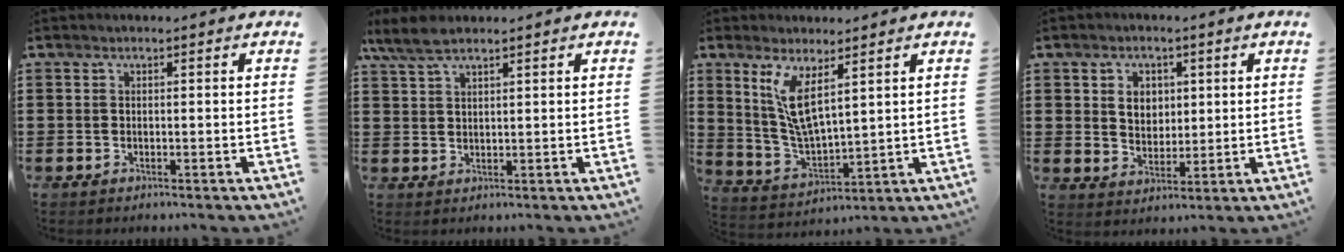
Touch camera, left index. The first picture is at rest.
{"total": 4.2, "force": [3.0, 1.2, 2.7], "torque": [-0.068, 0.000, 0.054]}
{"total": 8.2, "force": [4.1, 2.7, 6.5], "torque": [-0.150, -0.015, 0.072]}
{"total": 4.0, "force": [1.3, 3.2, 1.9], "torque": [-0.044, 0.008, 0.019]}